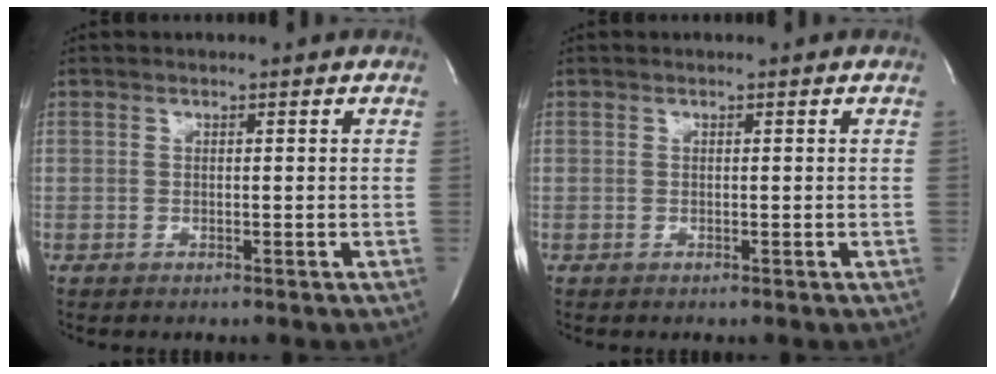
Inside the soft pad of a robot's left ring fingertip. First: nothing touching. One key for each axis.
{"total": 0.0}